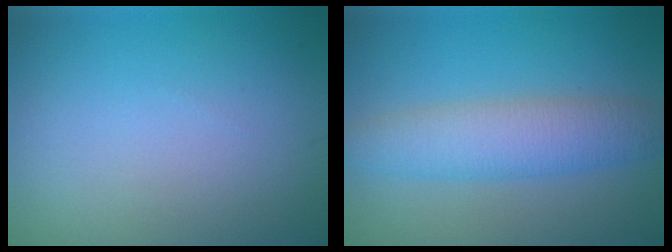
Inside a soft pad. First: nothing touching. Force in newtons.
{"total": 4.7, "press": 4.7, "slide": 0.1}